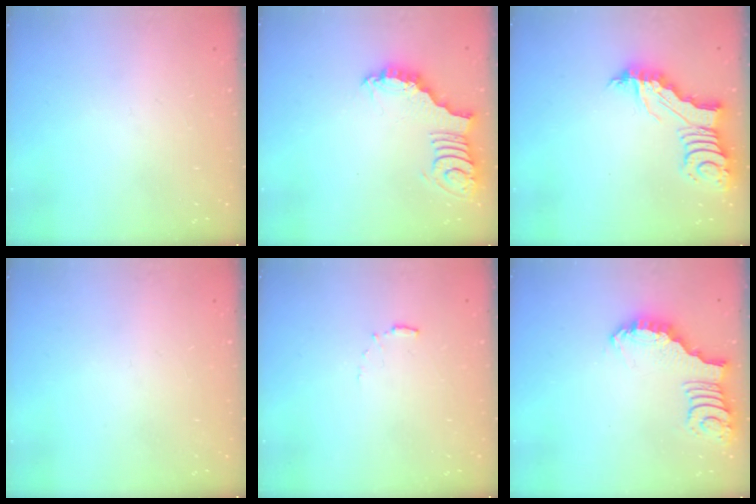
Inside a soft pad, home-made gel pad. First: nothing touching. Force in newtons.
{"total": 3.0, "press": 3.0, "slide": 0.5}
{"total": 5.8, "press": 5.8, "slide": 0.2}
{"total": 0.0}
{"total": 5.6, "press": 5.6, "slide": 0.5}
{"total": 2.9, "press": 2.9, "slide": 0.1}